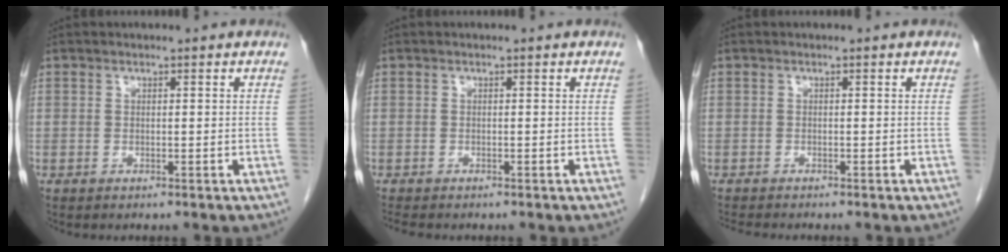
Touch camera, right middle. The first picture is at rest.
{"total": 2.2, "force": [-2.0, 0.5, 1.0], "torque": [-0.021, -0.007, -0.027]}
{"total": 2.7, "force": [-2.5, 0.1, 1.0], "torque": [-0.015, -0.007, -0.039]}